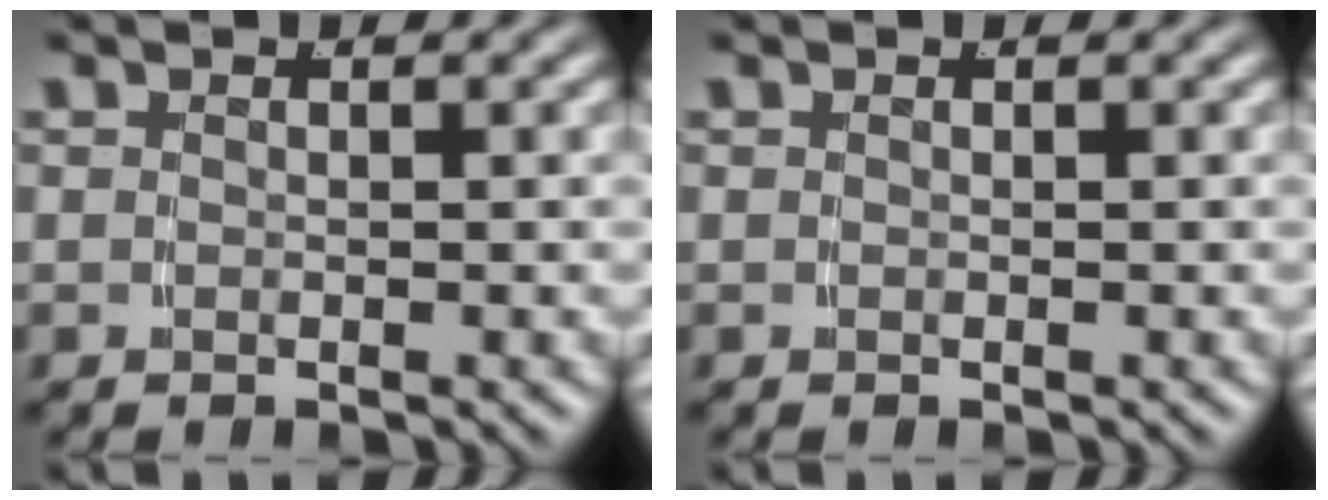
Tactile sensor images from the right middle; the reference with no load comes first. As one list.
[{"total": 0.0}]